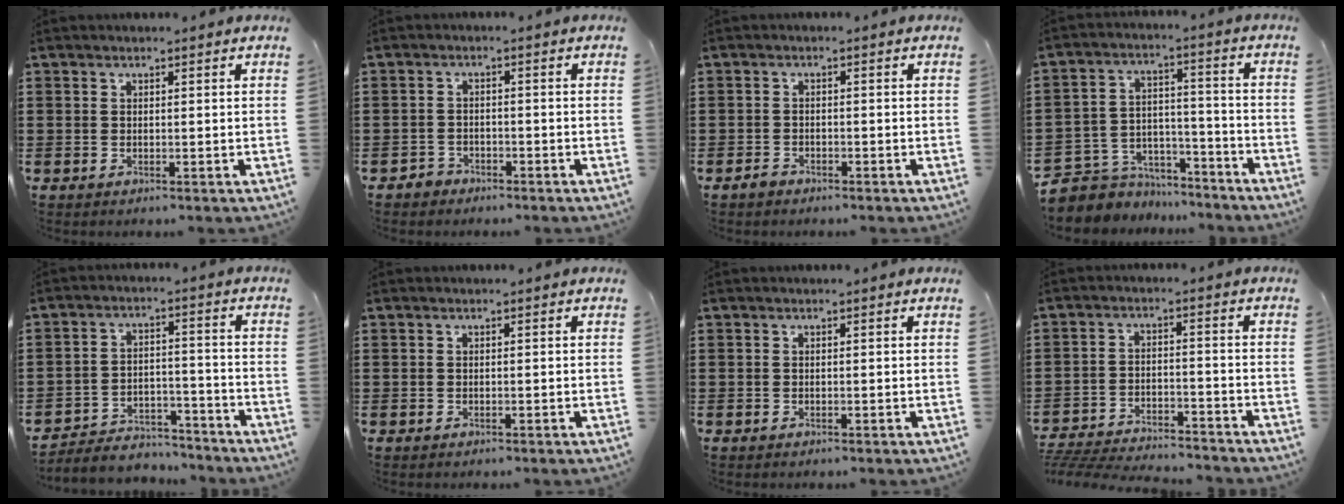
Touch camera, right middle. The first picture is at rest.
{"total": 1.9, "force": [-1.7, 0.9, 0.0], "torque": [-0.005, 0.003, -0.038]}
{"total": 1.5, "force": [-1.2, 0.8, 0.5], "torque": [-0.013, 0.002, -0.025]}
{"total": 6.0, "force": [-5.4, 2.7, 0.1], "torque": [-0.026, 0.009, -0.113]}
{"total": 4.5, "force": [-4.3, 1.2, 0.3], "torque": [-0.012, 0.012, -0.092]}
{"total": 0.0}
{"total": 0.0}
{"total": 5.2, "force": [-5.1, 0.4, 0.7], "torque": [-0.025, 0.001, -0.109]}